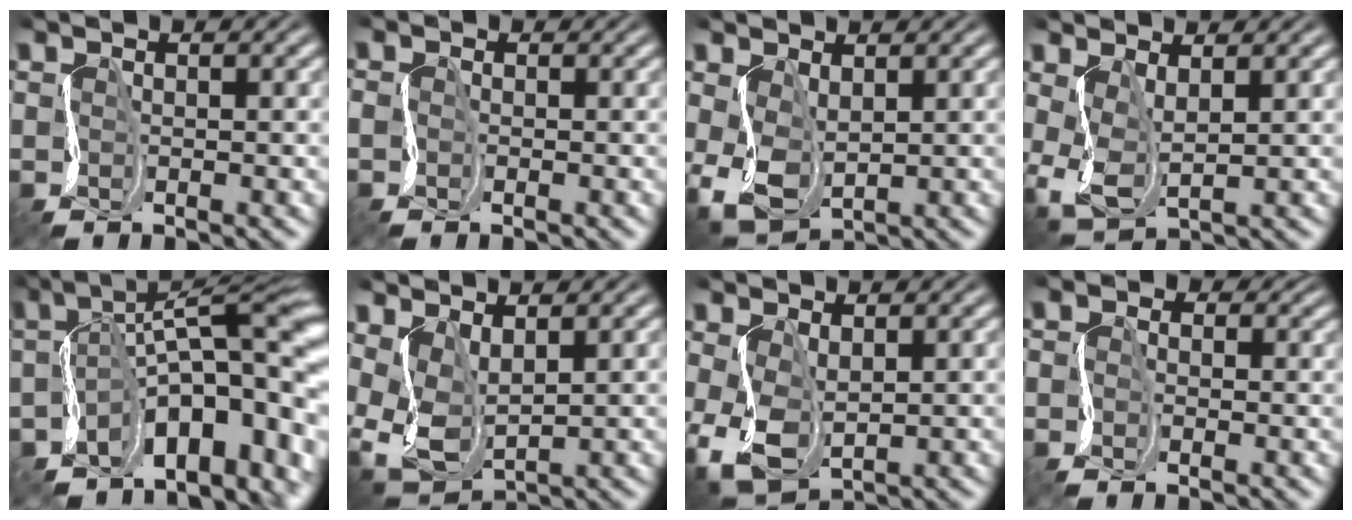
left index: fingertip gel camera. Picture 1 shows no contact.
{"total": 1.4, "force": [-1.2, 0.1, -0.8], "torque": [0.005, -0.003, -0.016]}
{"total": 2.8, "force": [-0.4, 2.0, 2.0], "torque": [-0.074, -0.006, 0.004]}
{"total": 2.7, "force": [0.0, 1.4, 2.3], "torque": [-0.076, -0.007, 0.007]}
{"total": 11.2, "force": [-3.7, 4.5, 9.5], "torque": [-0.122, 0.015, -0.053]}
{"total": 3.1, "force": [0.4, 2.0, 2.4], "torque": [-0.077, -0.005, 0.020]}
{"total": 3.4, "force": [-1.0, 2.1, 2.4], "torque": [-0.084, -0.008, -0.008]}
{"total": 1.4, "force": [-0.9, 1.0, -0.3], "torque": [0.007, 0.006, -0.026]}